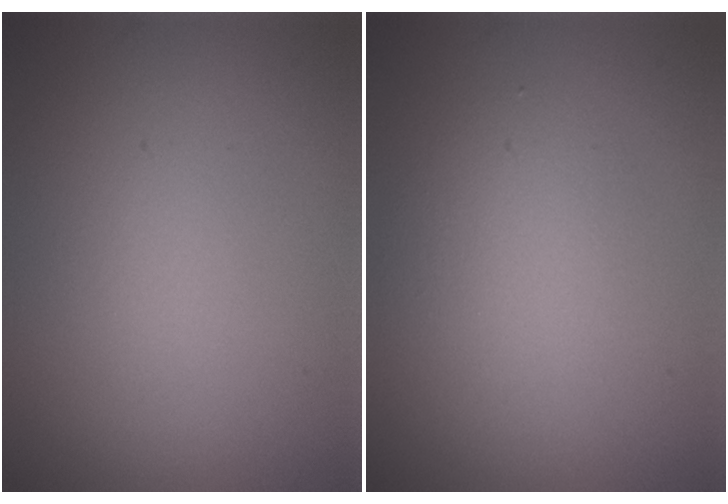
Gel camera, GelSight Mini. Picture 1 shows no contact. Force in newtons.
{"total": 2.5, "press": 2.5, "slide": 0.1}